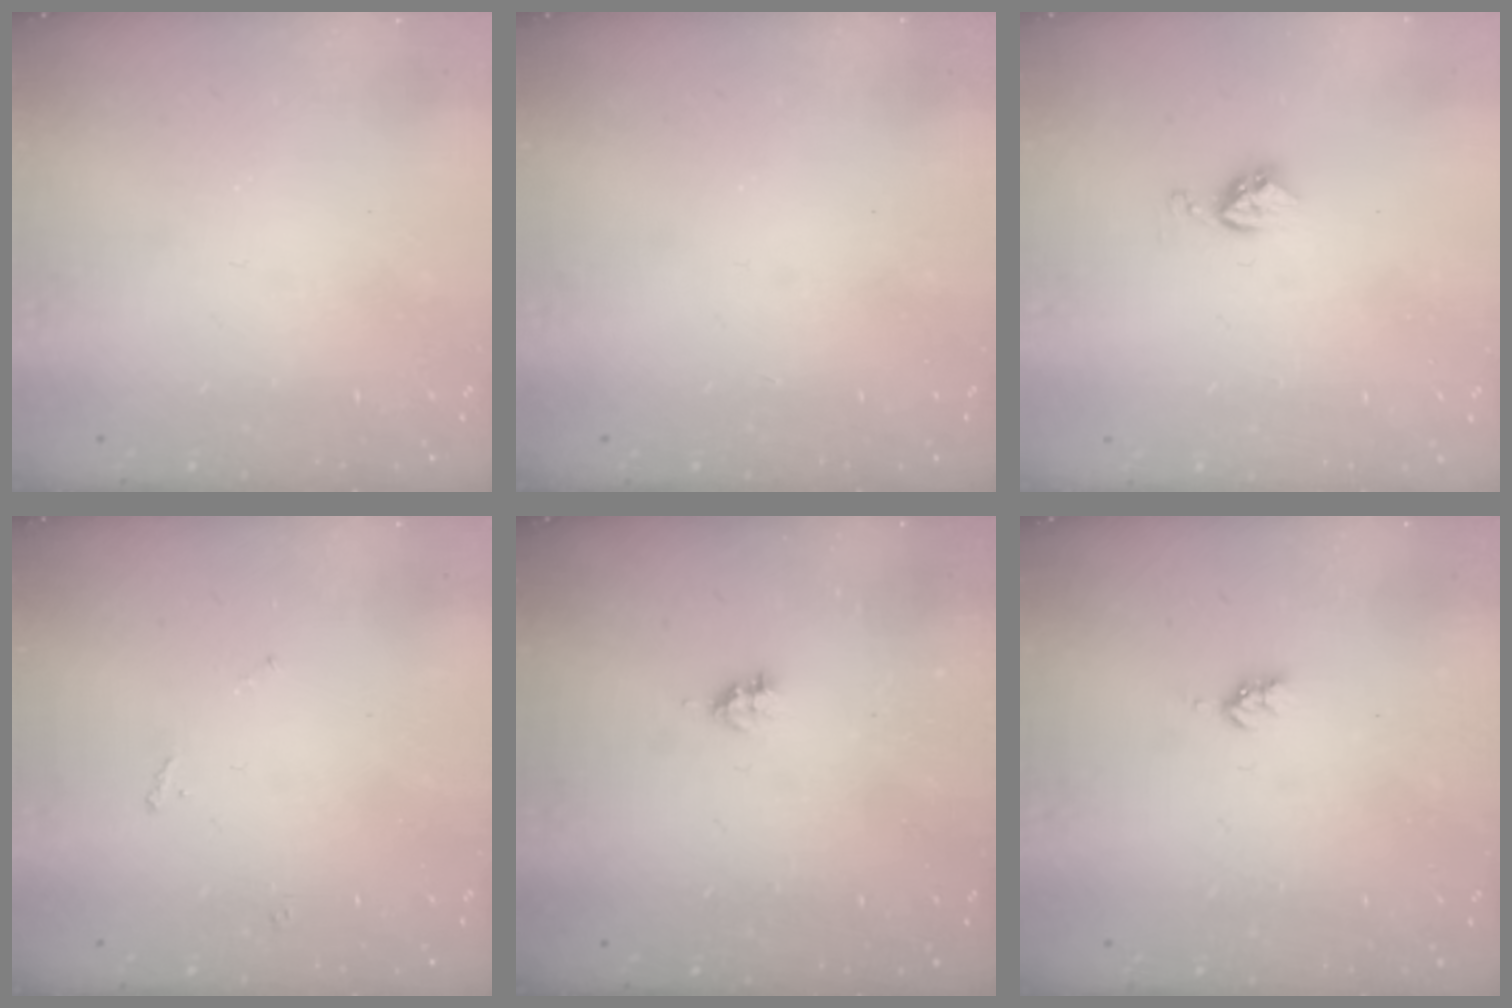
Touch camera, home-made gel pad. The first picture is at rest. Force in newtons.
{"total": 1.1, "press": 1.1, "slide": 0.1}
{"total": 3.5, "press": 3.5, "slide": 0.5}
{"total": 4.7, "press": 4.7, "slide": 0.6}
{"total": 3.5, "press": 3.4, "slide": 0.5}
{"total": 3.0, "press": 3.0, "slide": 0.4}